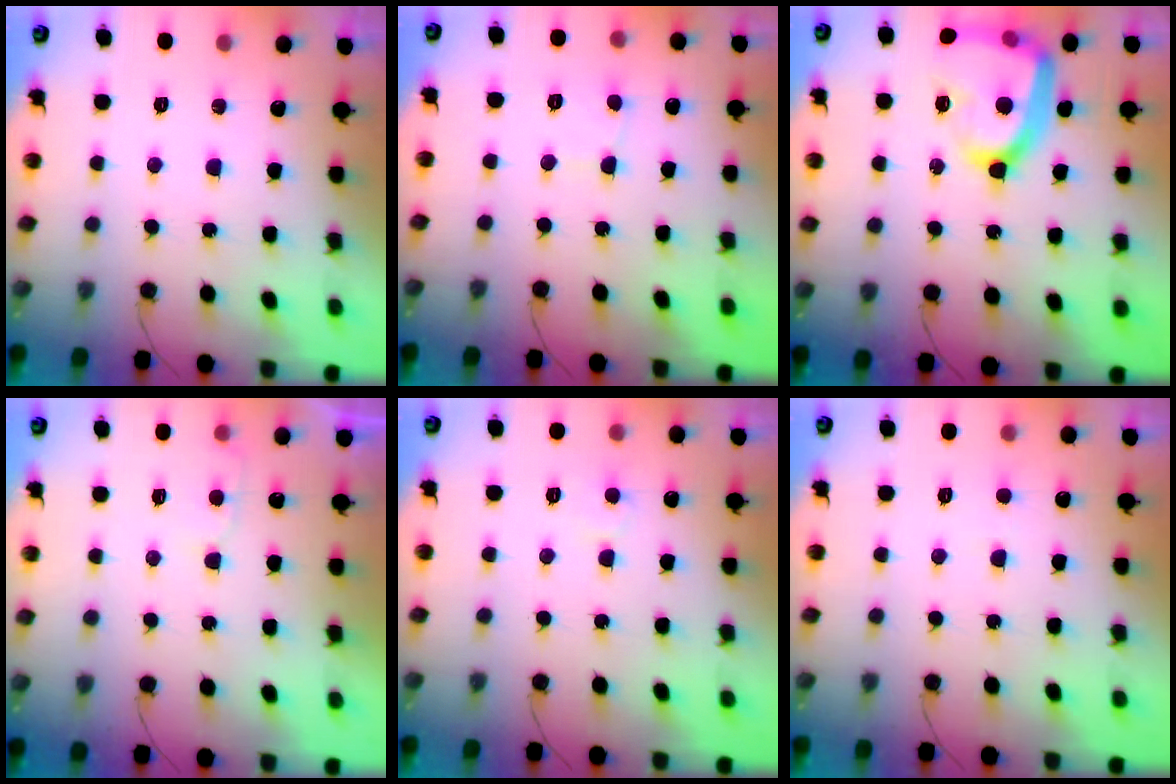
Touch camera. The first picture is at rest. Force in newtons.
{"total": 2.1, "press": 2.1, "slide": 0.2}
{"total": 18.8, "press": 18.8, "slide": 1.1}
{"total": 2.7, "press": 2.7, "slide": 0.3}
{"total": 5.1, "press": 5.1, "slide": 0.4}
{"total": 4.1, "press": 4.1, "slide": 0.3}